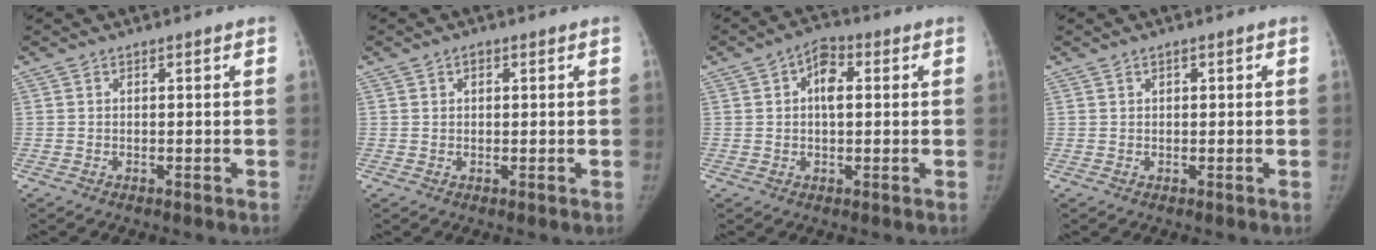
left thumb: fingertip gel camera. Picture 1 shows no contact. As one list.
[{"total": 1.4, "force": [0.6, 1.1, 0.7], "torque": [-0.003, -0.001, 0.007]}, {"total": 5.8, "force": [1.2, 3.5, 4.4], "torque": [-0.060, 0.010, 0.011]}, {"total": 0.9, "force": [0.4, 0.5, 0.5], "torque": [-0.002, 0.001, 0.005]}]